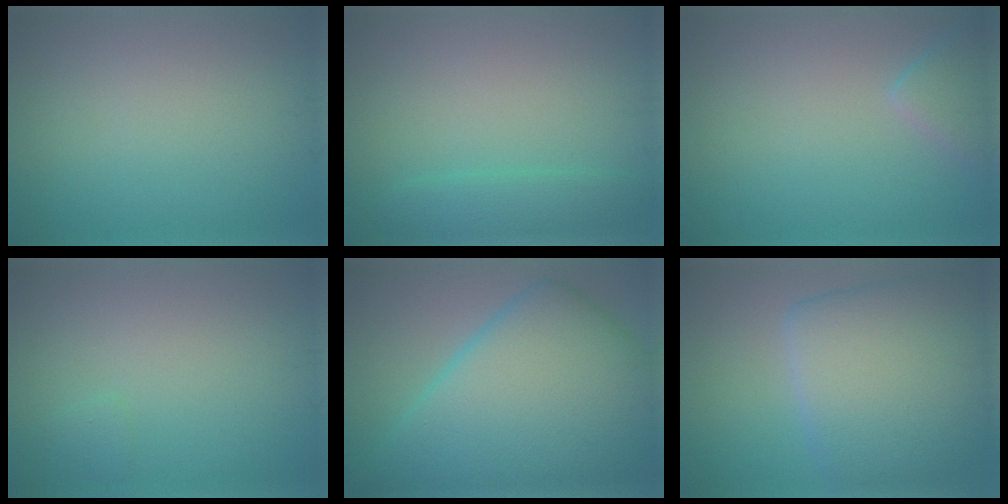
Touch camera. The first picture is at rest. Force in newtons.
{"total": 2.4, "press": 2.4, "slide": 0.2}
{"total": 2.6, "press": 2.6, "slide": 0.2}
{"total": 0.7, "press": 0.7, "slide": 0.1}
{"total": 16.2, "press": 16.2, "slide": 0.3}
{"total": 9.7, "press": 9.7, "slide": 0.8}